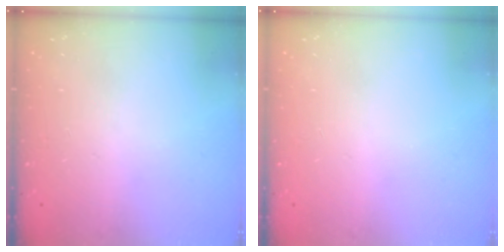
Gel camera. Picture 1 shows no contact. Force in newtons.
{"total": 0.0}